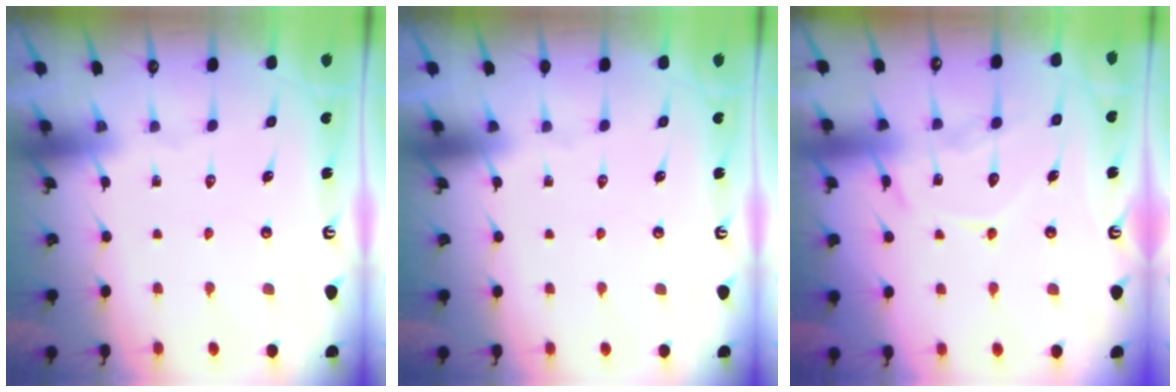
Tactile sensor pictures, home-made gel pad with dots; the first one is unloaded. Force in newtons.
{"total": 0.0}
{"total": 12.2, "press": 12.2, "slide": 1.1}